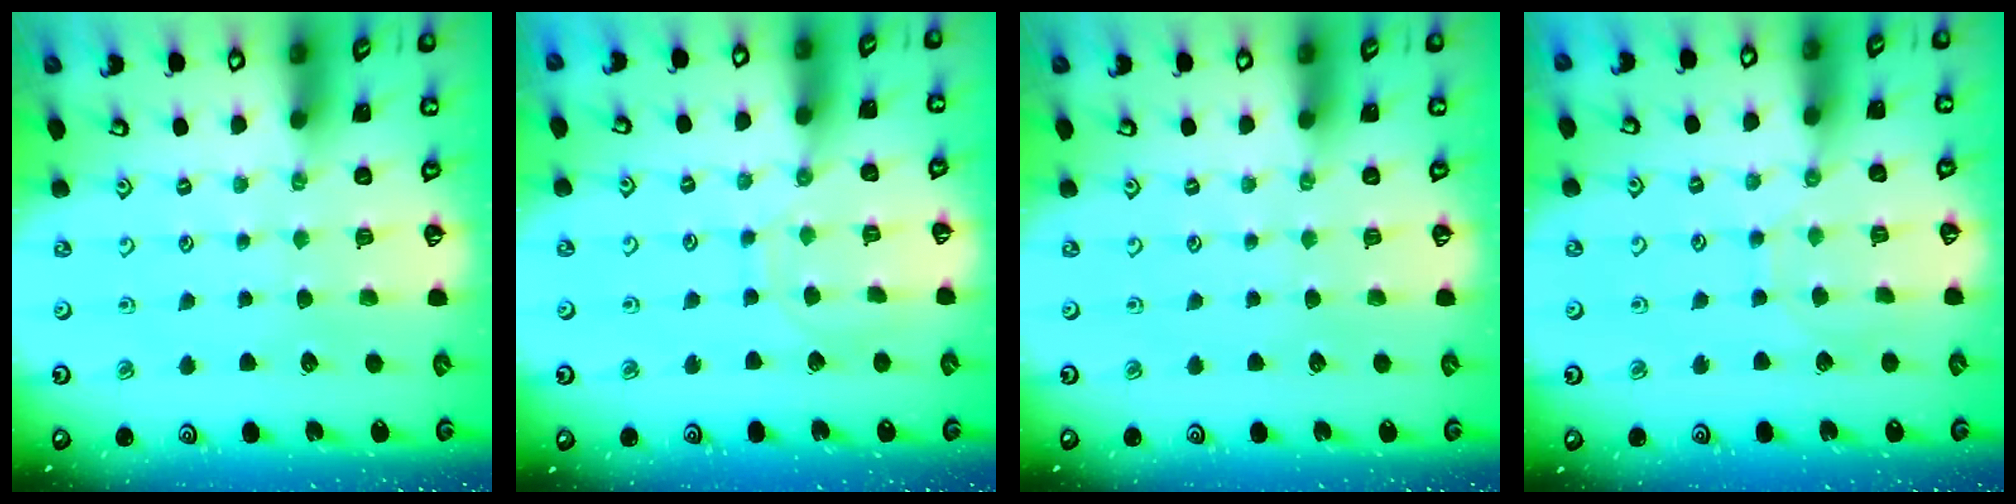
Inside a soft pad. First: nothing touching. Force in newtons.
{"total": 7.3, "press": 7.2, "slide": 0.6}
{"total": 0.0}
{"total": 4.7, "press": 4.7, "slide": 0.3}